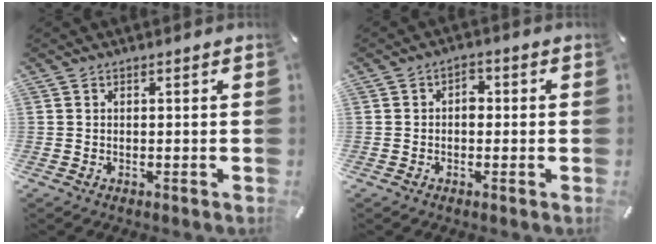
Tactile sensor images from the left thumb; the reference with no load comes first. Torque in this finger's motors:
{"motor_torque": [-0.13, -0.14, 0.04, -0.03, 0.05]}